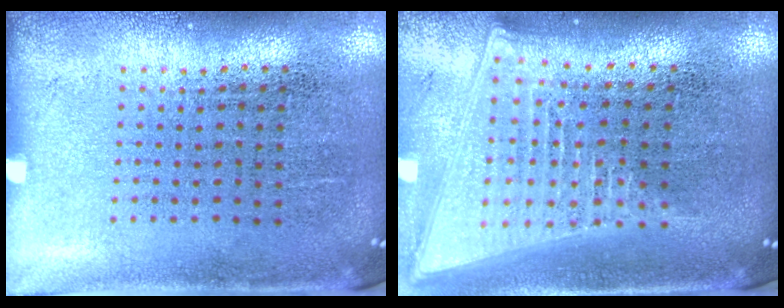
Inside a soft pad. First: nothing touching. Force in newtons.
{"total": 2.1, "press": 1.7, "slide": 1.1}